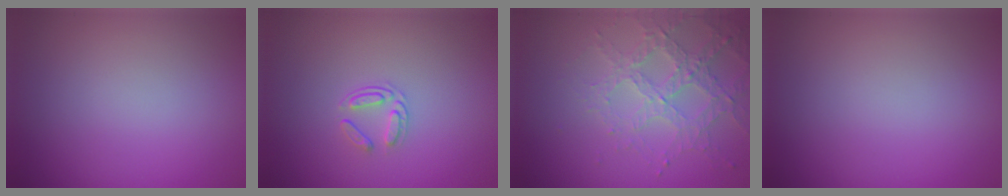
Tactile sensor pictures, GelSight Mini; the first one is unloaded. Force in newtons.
{"total": 1.6, "press": 1.0, "slide": 1.2}
{"total": 3.4, "press": 3.4, "slide": 0.6}
{"total": 0.0}